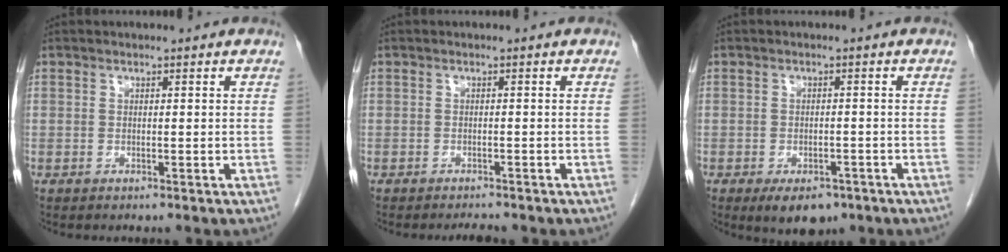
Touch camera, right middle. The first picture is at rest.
{"total": 1.5, "force": [-1.5, 0.1, 0.3], "torque": [-0.007, -0.006, -0.019]}
{"total": 5.7, "force": [-3.8, 2.9, 3.2], "torque": [-0.045, -0.003, -0.050]}